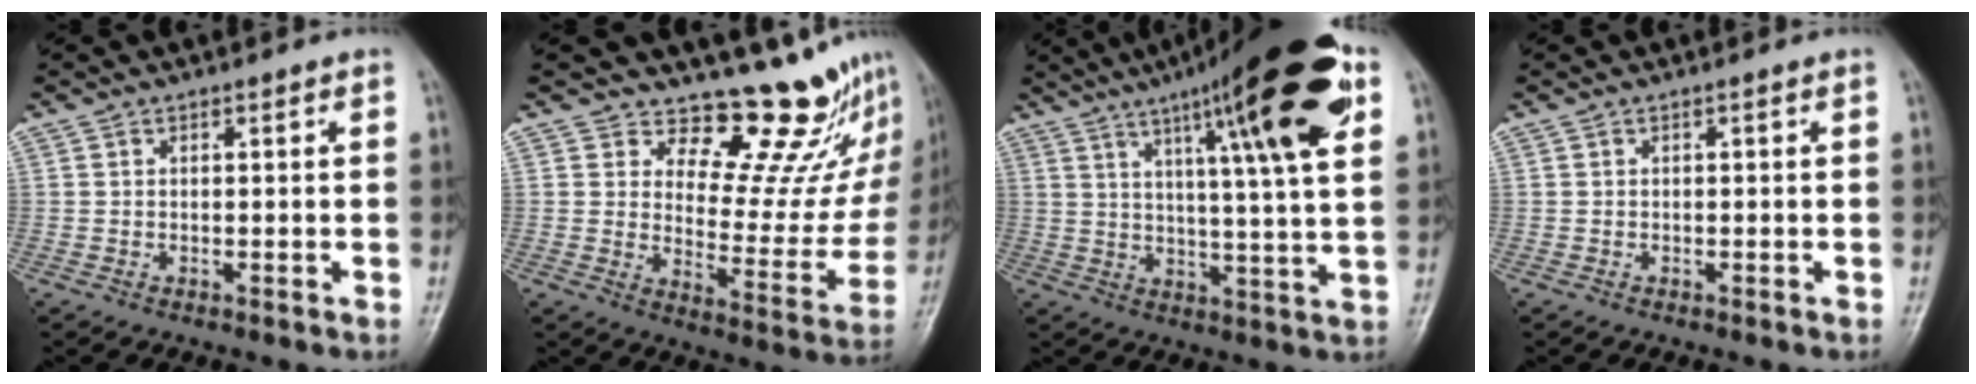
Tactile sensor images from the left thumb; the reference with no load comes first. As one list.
[{"total": 15.6, "force": [13.7, 5.5, 5.2], "torque": [-0.016, -0.139, 0.175]}, {"total": 22.8, "force": [11.1, 3.5, 19.6], "torque": [-0.279, -0.017, 0.163]}, {"total": 0.0}]